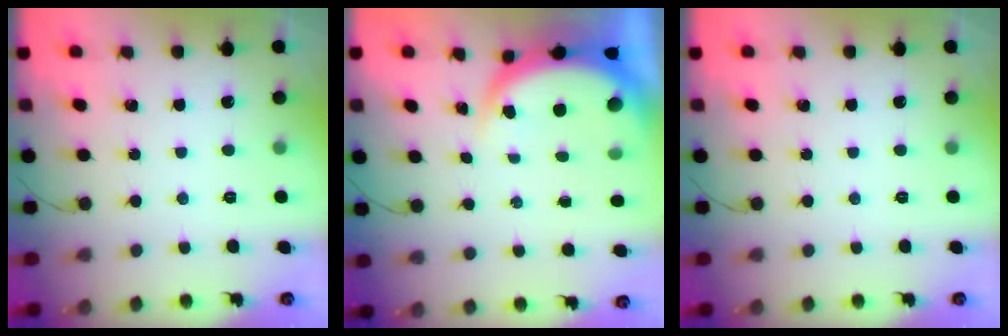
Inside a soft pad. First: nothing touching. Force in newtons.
{"total": 5.5, "press": 5.5, "slide": 0.8}
{"total": 0.0}